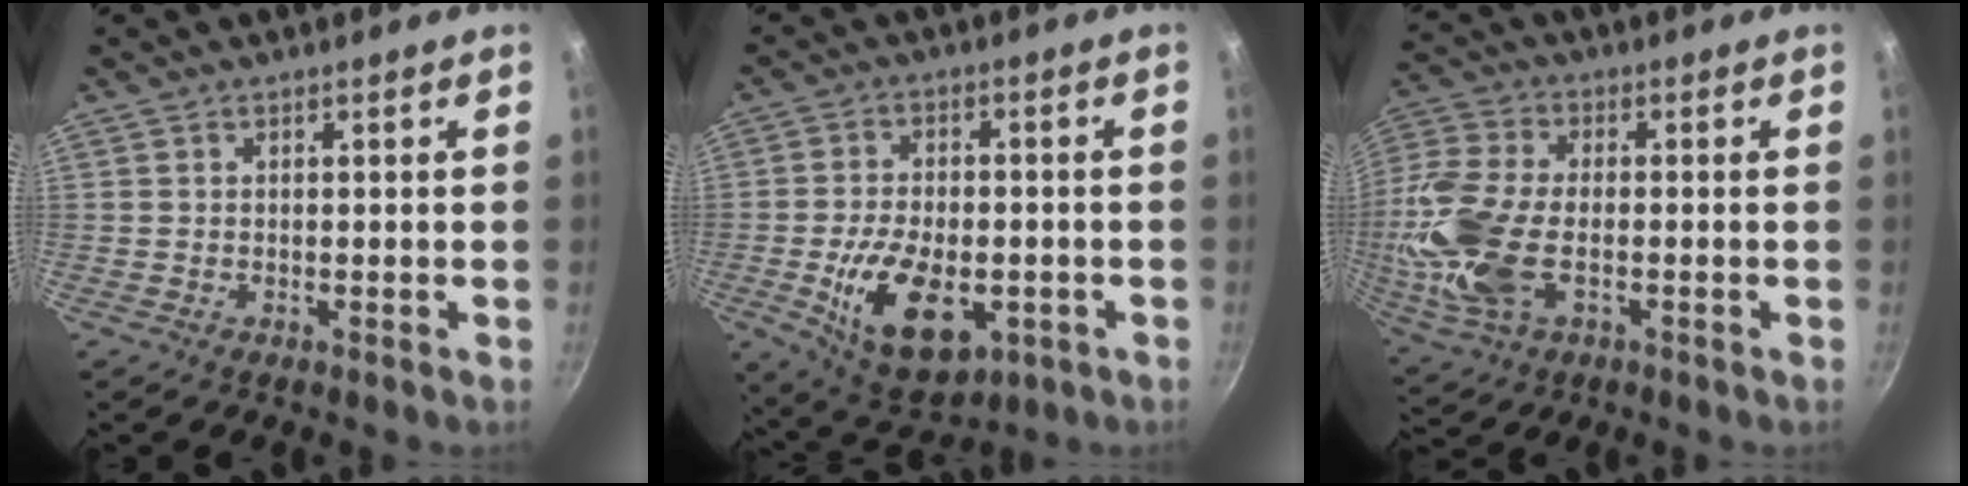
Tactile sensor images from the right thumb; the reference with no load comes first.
{"total": 15.6, "force": [-4.3, 8.8, 12.1], "torque": [-0.190, 0.003, -0.057]}
{"total": 16.4, "force": [-2.5, 9.2, 13.4], "torque": [-0.290, 0.011, -0.057]}